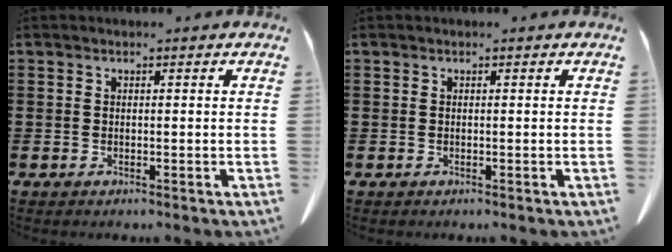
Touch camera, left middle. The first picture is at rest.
{"total": 0.0}